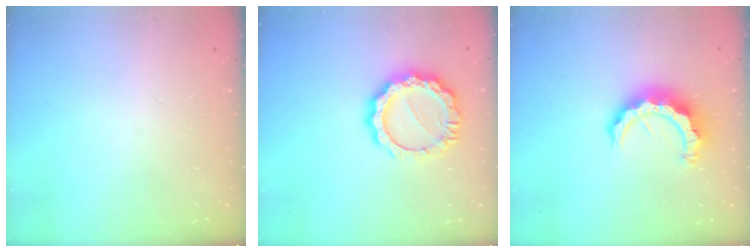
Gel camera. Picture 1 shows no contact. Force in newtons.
{"total": 12.2, "press": 12.1, "slide": 0.7}
{"total": 11.3, "press": 11.3, "slide": 1.0}